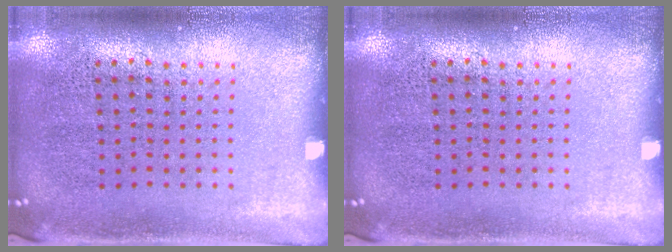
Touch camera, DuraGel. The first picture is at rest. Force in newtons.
{"total": 0.0}